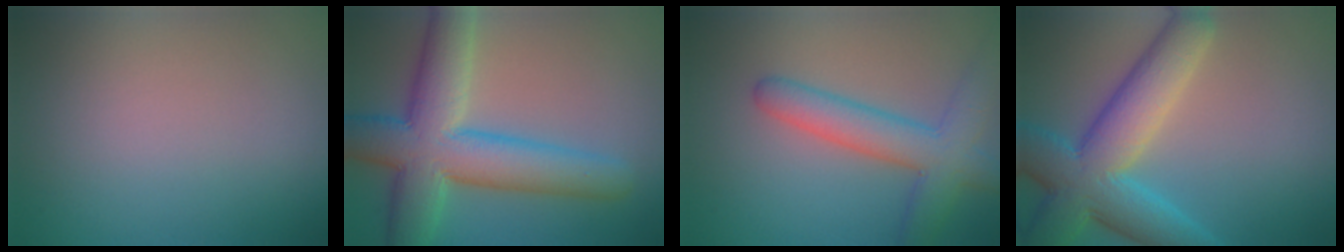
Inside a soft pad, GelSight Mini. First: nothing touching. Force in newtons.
{"total": 9.9, "press": 9.9, "slide": 0.6}
{"total": 5.3, "press": 5.3, "slide": 0.3}
{"total": 9.0, "press": 9.0, "slide": 0.7}